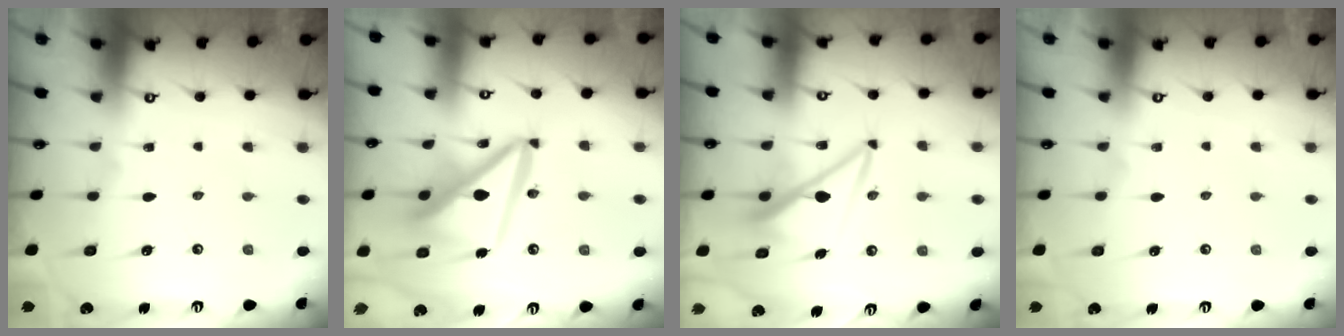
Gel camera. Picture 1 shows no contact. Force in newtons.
{"total": 16.1, "press": 15.9, "slide": 2.0}
{"total": 9.7, "press": 9.6, "slide": 1.1}
{"total": 0.0}